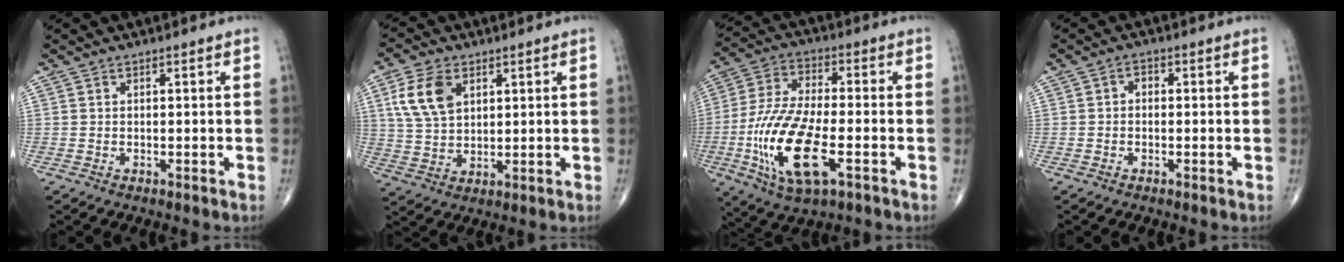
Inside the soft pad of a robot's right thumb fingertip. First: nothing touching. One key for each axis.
{"total": 9.4, "fx": 3.6, "fy": 6.0, "fz": 6.4, "tx": -0.117, "ty": -0.008, "tz": 0.073}
{"total": 17.8, "fx": -5.4, "fy": 6.8, "fz": 15.6, "tx": -0.329, "ty": 0.009, "tz": -0.093}
{"total": 1.7, "fx": -0.1, "fy": 1.2, "fz": 1.1, "tx": -0.008, "ty": 0.008, "tz": -0.009}